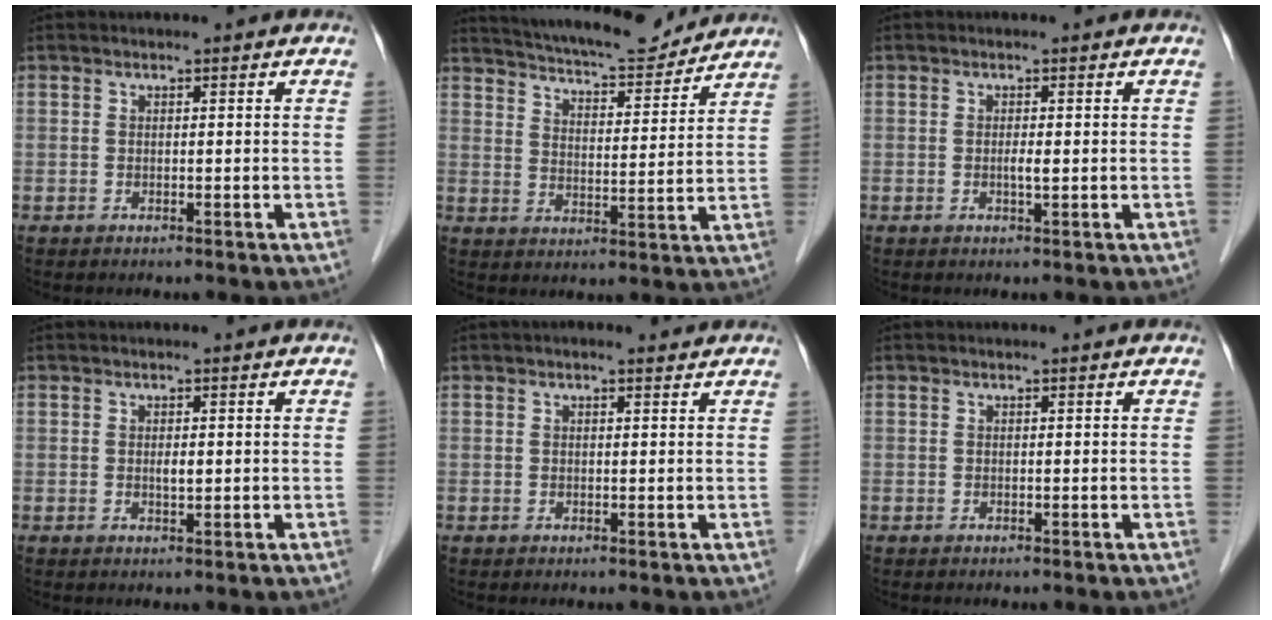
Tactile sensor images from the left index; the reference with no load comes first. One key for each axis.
{"total": 14.1, "fx": 13.3, "fy": 2.4, "fz": 4.2, "tx": -0.069, "ty": 0.003, "tz": 0.193}
{"total": 1.2, "fx": -0.1, "fy": 0.1, "fz": 1.2, "tx": -0.022, "ty": -0.003, "tz": -0.002}
{"total": 1.2, "fx": 0.1, "fy": 0.4, "fz": 1.1, "tx": -0.020, "ty": -0.003, "tz": 0.003}
{"total": 1.6, "fx": 1.3, "fy": 0.6, "fz": 0.9, "tx": -0.018, "ty": 0.010, "tz": 0.017}
{"total": 0.0}